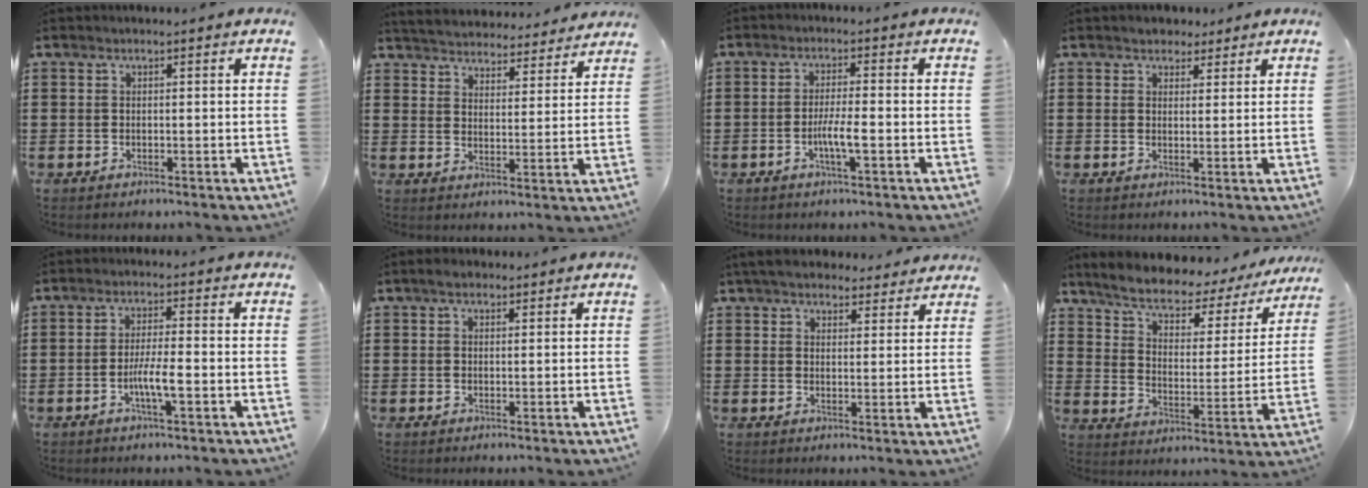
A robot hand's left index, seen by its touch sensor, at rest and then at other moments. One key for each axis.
{"total": 4.4, "fx": 4.4, "fy": 0.1, "fz": -0.5, "tx": -0.018, "ty": -0.033, "tz": 0.074}
{"total": 4.1, "fx": -1.3, "fy": 0.6, "fz": 3.9, "tx": -0.074, "ty": -0.002, "tz": -0.027}
{"total": 2.4, "fx": 2.0, "fy": 1.4, "fz": -0.1, "tx": -0.007, "ty": 0.010, "tz": 0.037}
{"total": 4.5, "fx": -1.5, "fy": 0.6, "fz": 4.2, "tx": -0.086, "ty": -0.004, "tz": -0.033}
{"total": 1.5, "fx": 0.9, "fy": 0.9, "fz": 0.8, "tx": -0.017, "ty": 0.006, "tz": 0.015}
{"total": 4.8, "fx": 4.4, "fy": 1.4, "fz": 1.2, "tx": -0.039, "ty": -0.008, "tz": 0.083}
{"total": 5.7, "fx": 4.9, "fy": 1.8, "fz": 2.5, "tx": -0.074, "ty": -0.033, "tz": 0.077}